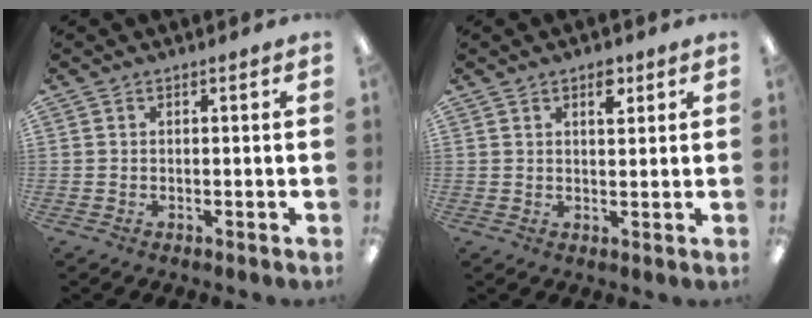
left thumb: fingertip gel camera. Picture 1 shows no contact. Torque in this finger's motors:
{"motor_torque": [-0.01, 0.18, -0.20, -0.30, 0.10]}